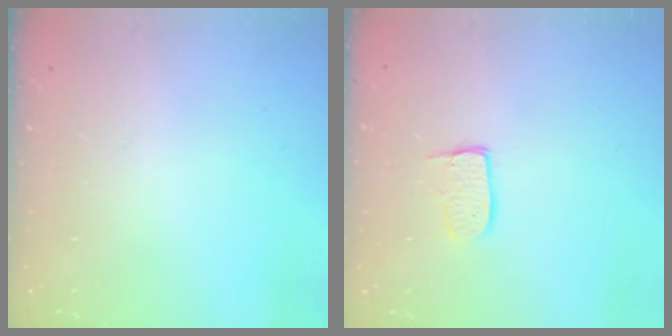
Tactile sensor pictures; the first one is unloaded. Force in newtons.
{"total": 6.3, "press": 6.3, "slide": 0.5}